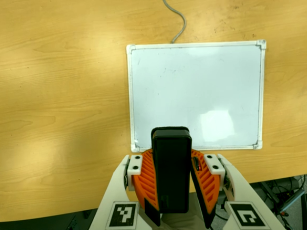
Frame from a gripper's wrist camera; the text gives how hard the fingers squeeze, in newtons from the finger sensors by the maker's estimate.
{"total": 10.8, "left": 9.8, "right": 11.7}